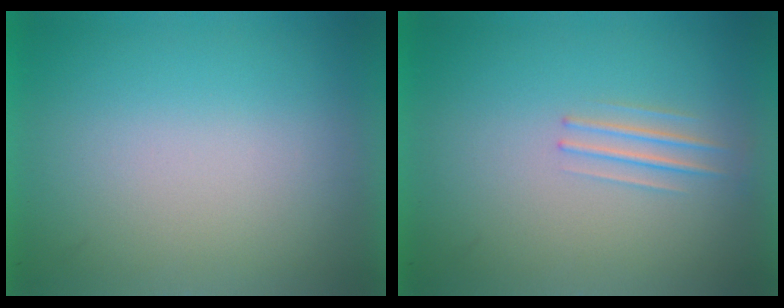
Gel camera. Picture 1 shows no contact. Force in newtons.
{"total": 1.2}